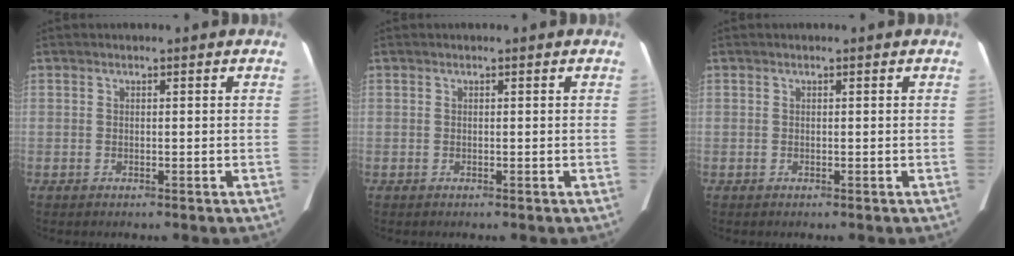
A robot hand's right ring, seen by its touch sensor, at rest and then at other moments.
{"total": 0.0}
{"total": 0.0}